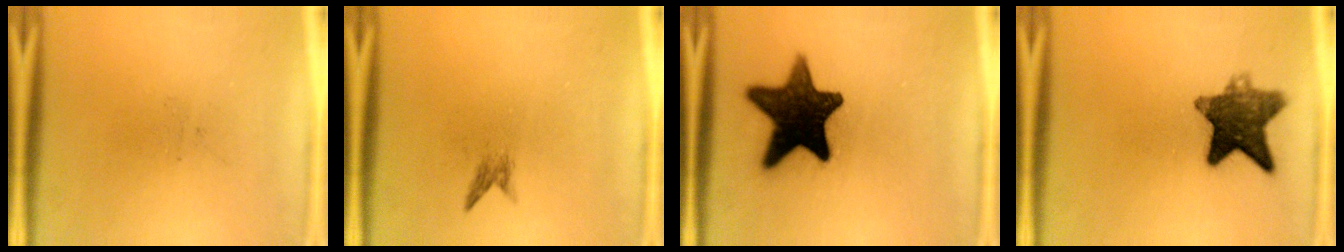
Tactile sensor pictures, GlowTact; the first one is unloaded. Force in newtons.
{"total": 0.9}
{"total": 15.8}
{"total": 9.5}